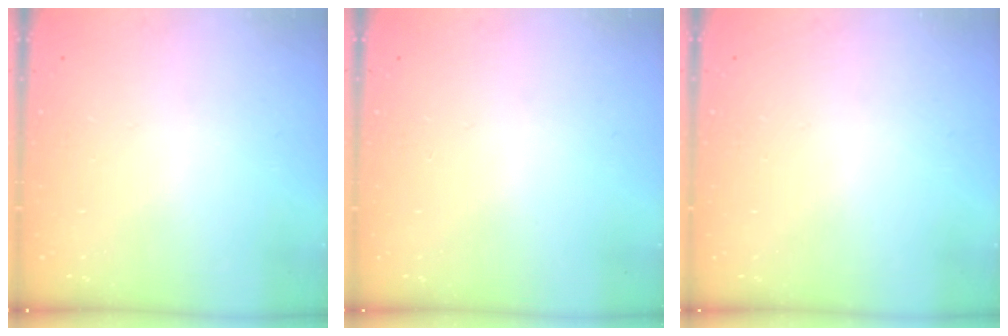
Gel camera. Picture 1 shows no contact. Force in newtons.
{"total": 0.0}
{"total": 0.0}